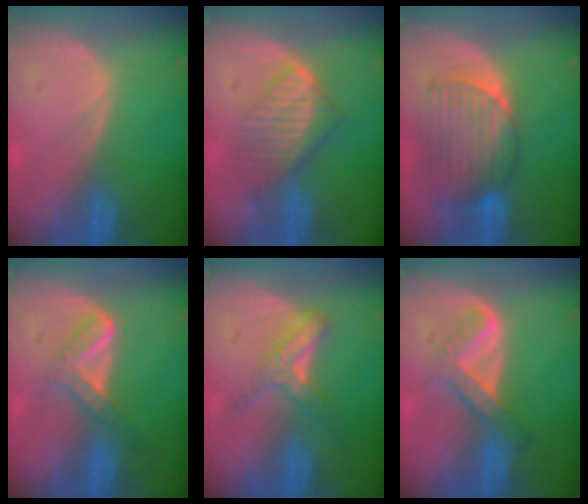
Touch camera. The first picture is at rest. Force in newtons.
{"total": 6.6, "press": 6.3, "slide": 1.9}
{"total": 8.3, "press": 8.1, "slide": 1.9}
{"total": 5.2, "press": 4.6, "slide": 2.4}
{"total": 5.7, "press": 5.0, "slide": 2.9}
{"total": 5.8, "press": 5.2, "slide": 2.5}